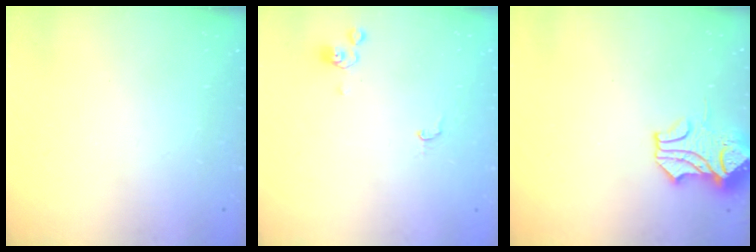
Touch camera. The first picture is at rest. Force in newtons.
{"total": 2.2, "press": 2.2, "slide": 0.3}
{"total": 1.5, "press": 0.8, "slide": 1.3}